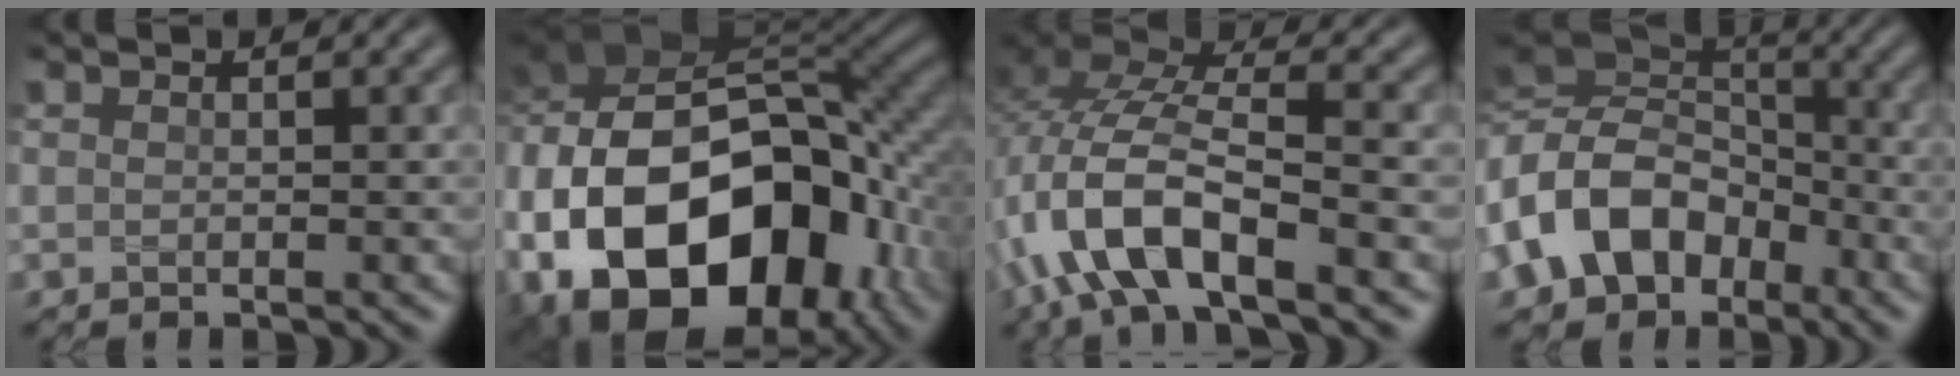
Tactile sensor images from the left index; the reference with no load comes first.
{"total": 21.0, "force": [-5.9, 14.4, 14.2], "torque": [-0.295, -0.014, -0.086]}
{"total": 10.4, "force": [-4.6, 4.2, 8.3], "torque": [-0.175, 0.009, -0.094]}
{"total": 13.0, "force": [-3.8, 10.0, 7.3], "torque": [-0.179, -0.006, -0.087]}